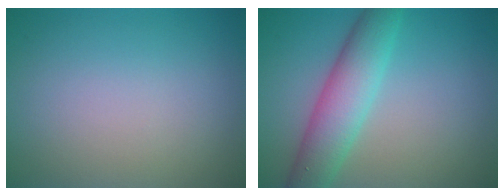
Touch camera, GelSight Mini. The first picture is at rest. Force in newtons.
{"total": 5.5, "press": 5.5, "slide": 0.1}